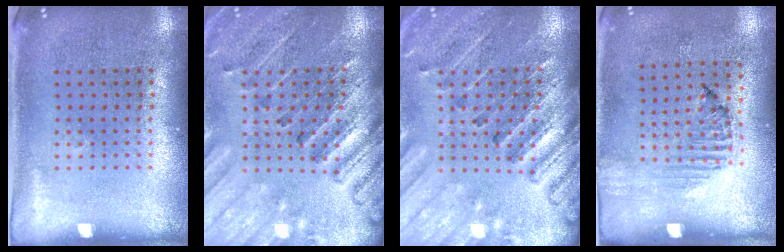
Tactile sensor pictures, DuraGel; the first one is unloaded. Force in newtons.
{"total": 2.7, "press": 2.6, "slide": 0.2}
{"total": 2.7, "press": 2.6, "slide": 0.2}
{"total": 1.2, "press": 1.2, "slide": 0.4}